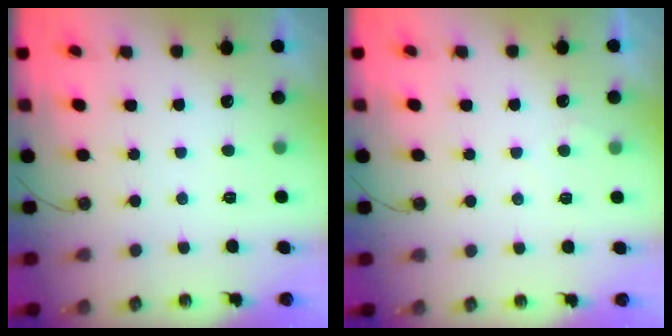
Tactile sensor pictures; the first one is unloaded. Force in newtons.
{"total": 2.2, "press": 2.2, "slide": 0.3}